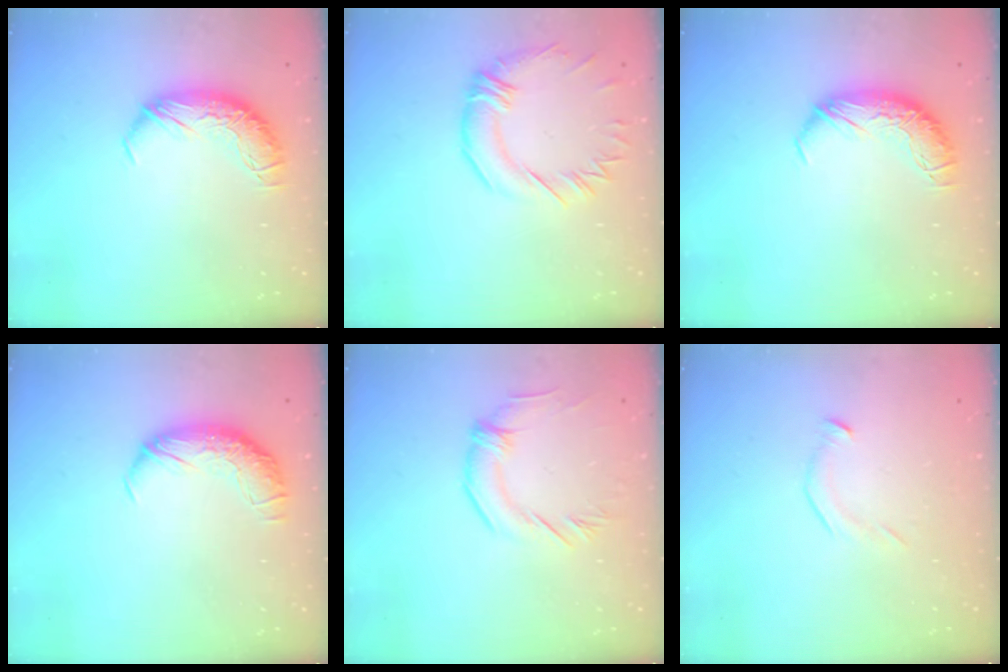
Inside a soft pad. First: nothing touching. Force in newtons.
{"total": 1.5, "press": 0.9, "slide": 1.1}
{"total": 0.0}
{"total": 1.6, "press": 0.6, "slide": 1.5}
{"total": 1.5, "press": 1.4, "slide": 0.4}
{"total": 5.2, "press": 5.1, "slide": 1.0}